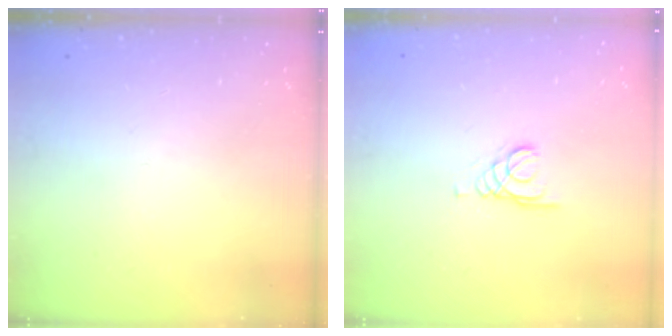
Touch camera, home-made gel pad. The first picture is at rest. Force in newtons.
{"total": 1.3, "press": 1.3, "slide": 0.1}